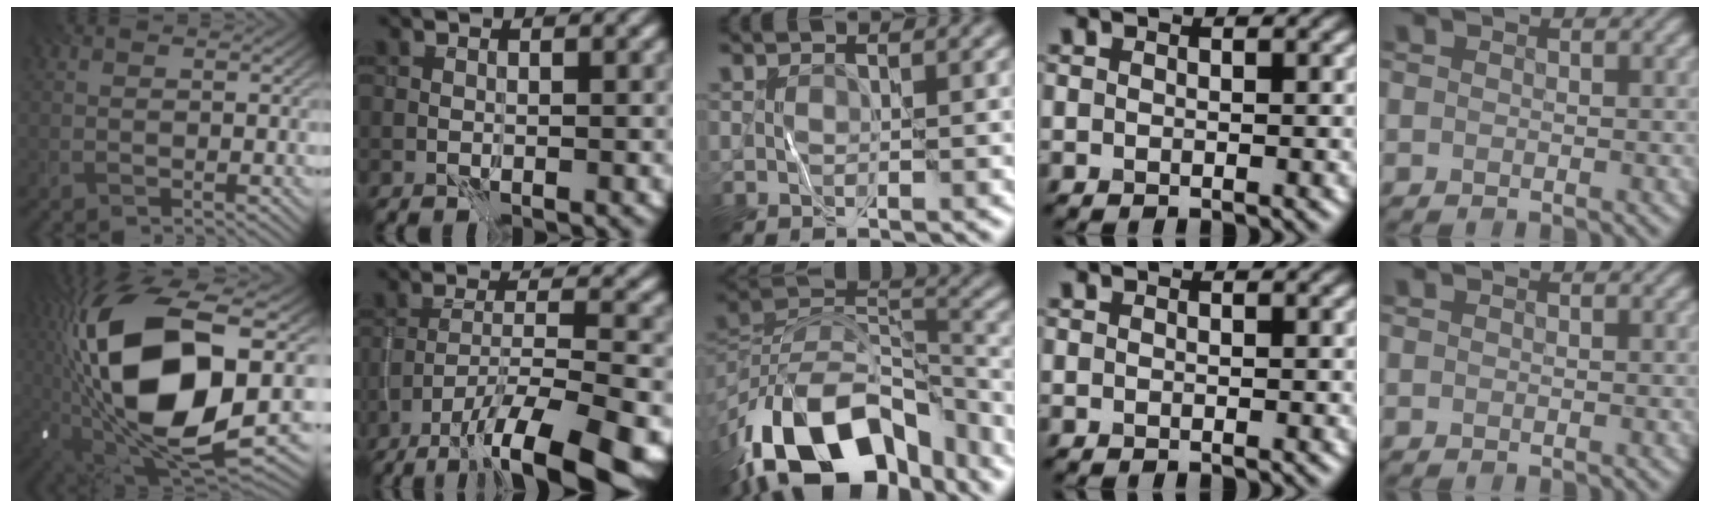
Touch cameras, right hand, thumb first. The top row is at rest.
{"thumb": {"total": 20.2, "force": [0.9, 9.4, 17.8], "torque": [-0.400, -0.009, 0.015]}, "index": {"total": 11.5, "force": [-7.9, 2.5, 7.9], "torque": [-0.132, -0.006, -0.126]}, "middle": {"total": 15.6, "force": [-9.3, 8.0, 9.7], "torque": [-0.195, 0.011, -0.156]}}